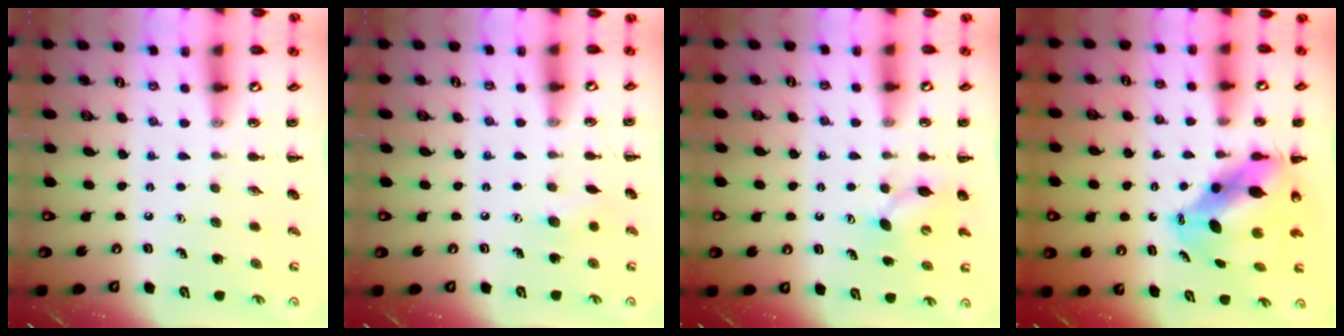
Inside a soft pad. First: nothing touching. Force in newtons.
{"total": 5.2, "press": 5.1, "slide": 1.4}
{"total": 4.8, "press": 4.7, "slide": 1.3}
{"total": 8.3, "press": 8.0, "slide": 2.2}